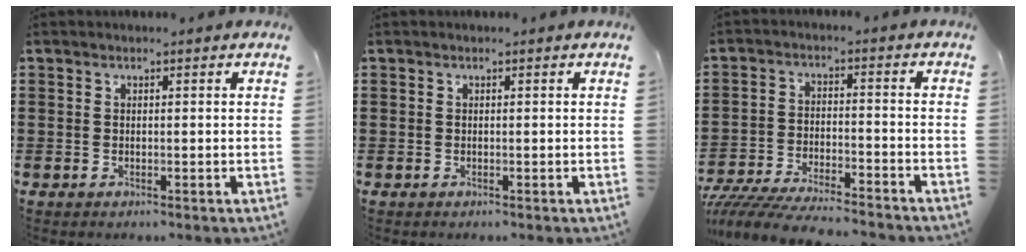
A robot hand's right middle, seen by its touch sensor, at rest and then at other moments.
{"total": 0.0}
{"total": 7.2, "force": [-6.9, 0.5, 1.7], "torque": [-0.038, 0.002, -0.136]}